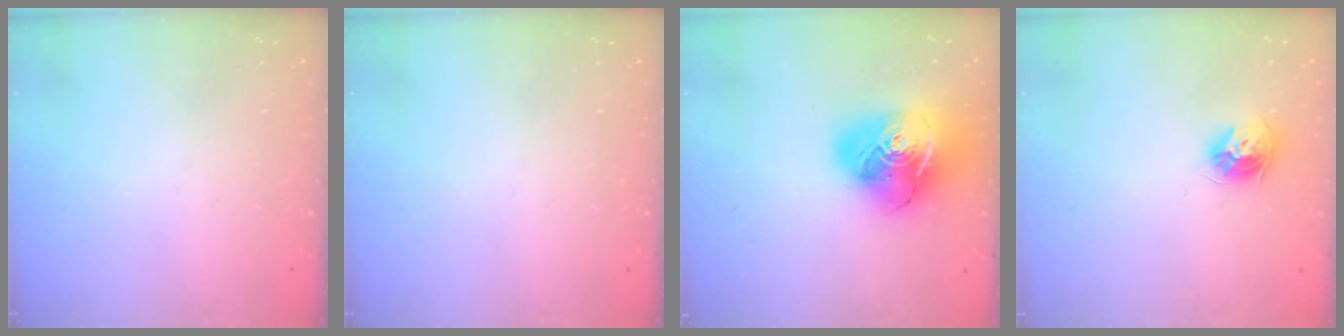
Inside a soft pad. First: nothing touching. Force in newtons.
{"total": 0.0}
{"total": 22.2, "press": 22.0, "slide": 2.8}
{"total": 9.3, "press": 9.3, "slide": 1.0}